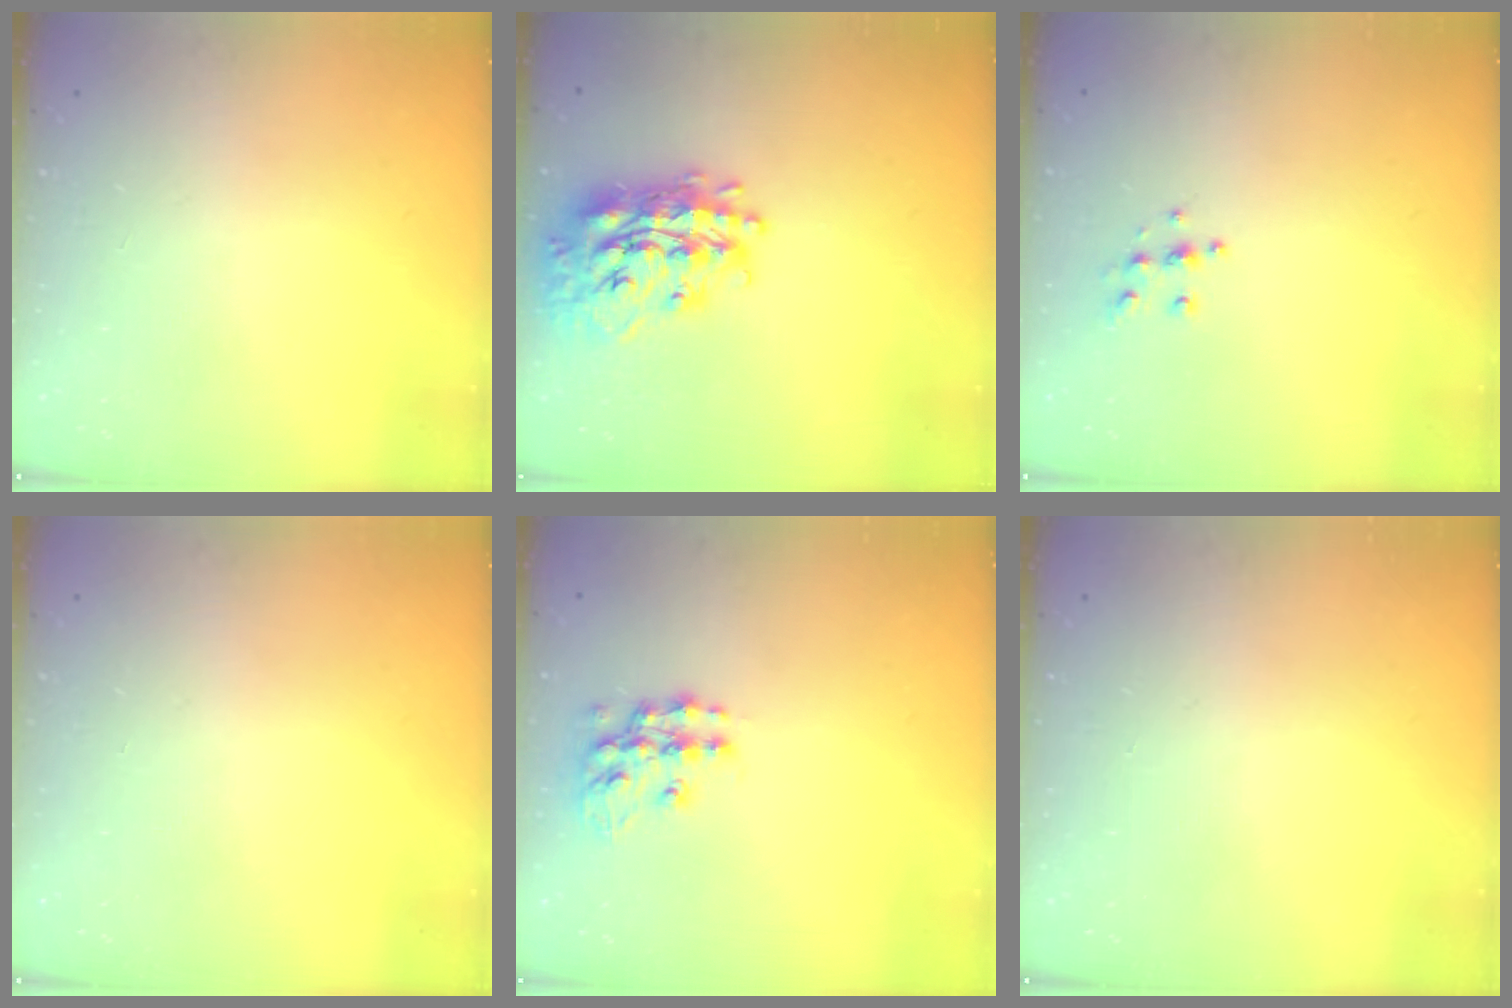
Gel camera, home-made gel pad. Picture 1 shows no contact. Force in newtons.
{"total": 21.6, "press": 21.5, "slide": 1.8}
{"total": 6.4, "press": 6.4, "slide": 0.6}
{"total": 0.0}
{"total": 11.8, "press": 11.7, "slide": 0.6}
{"total": 0.0}